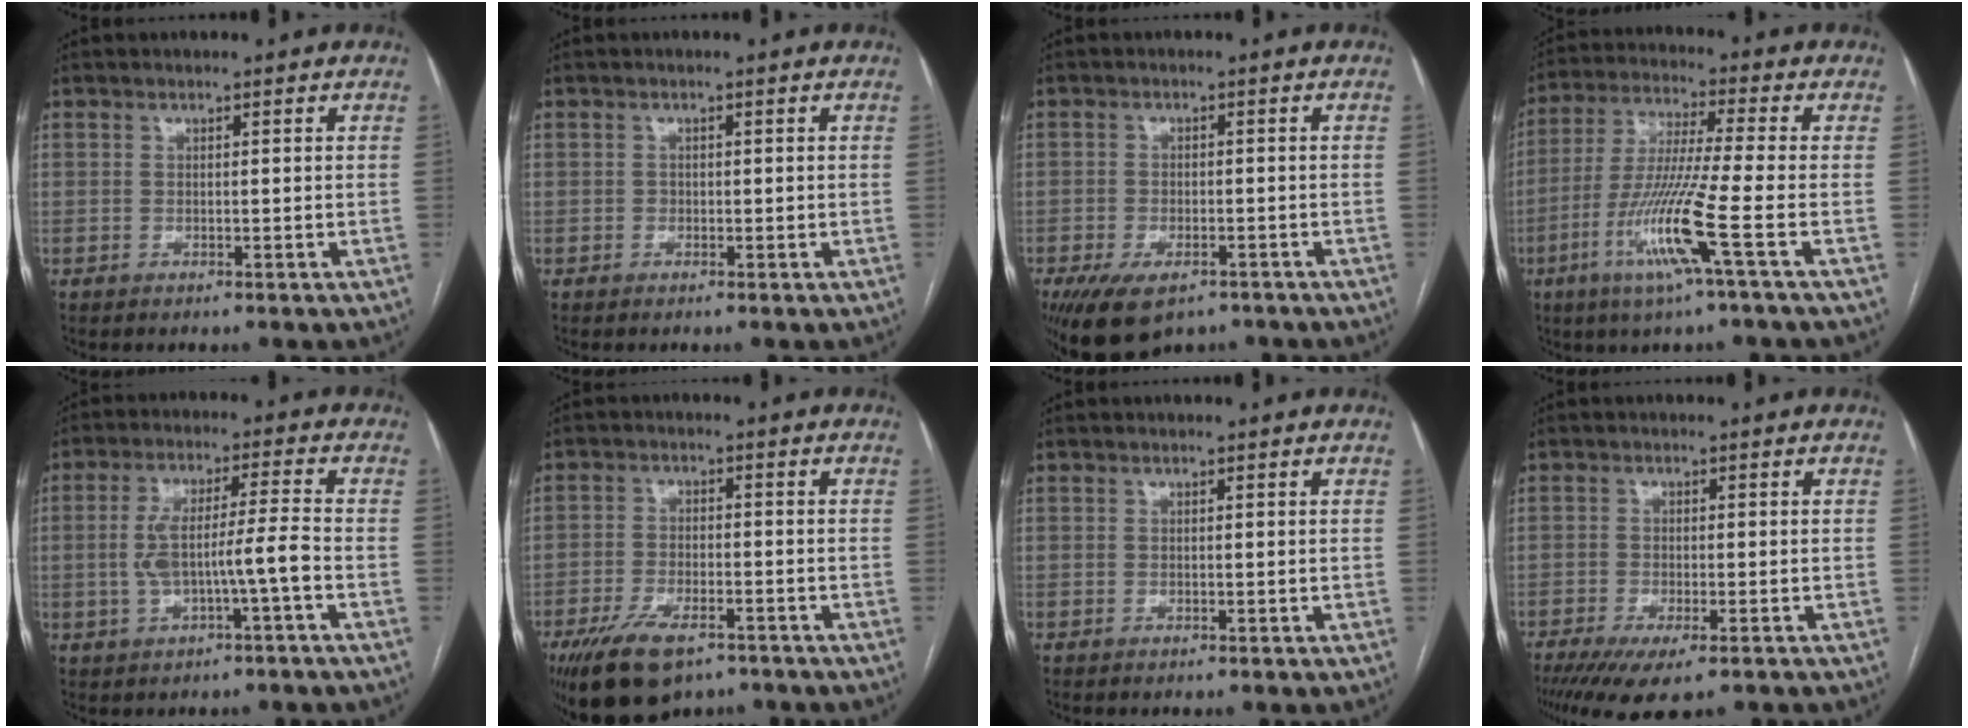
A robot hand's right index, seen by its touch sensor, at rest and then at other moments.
{"total": 0.6, "force": [-0.1, 0.6, 0.2], "torque": [0.001, 0.003, -0.002]}
{"total": 8.1, "force": [-5.4, 4.0, 4.5], "torque": [-0.077, -0.005, -0.082]}
{"total": 12.5, "force": [-4.9, -1.5, 11.4], "torque": [-0.230, -0.021, -0.100]}
{"total": 8.1, "force": [-1.9, 0.5, 7.8], "torque": [-0.152, 0.020, -0.030]}
{"total": 10.5, "force": [-7.1, 4.3, 6.5], "torque": [-0.121, -0.011, -0.118]}
{"total": 0.0}
{"total": 9.4, "force": [-6.7, 2.4, 6.2], "torque": [-0.094, -0.020, -0.103]}